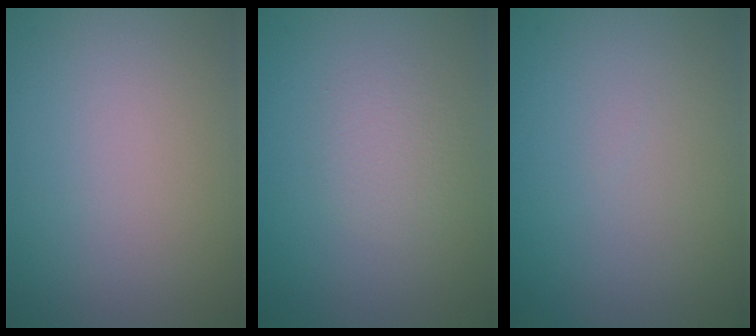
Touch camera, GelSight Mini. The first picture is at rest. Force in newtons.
{"total": 1.6, "press": 1.6, "slide": 0.1}
{"total": 0.0}